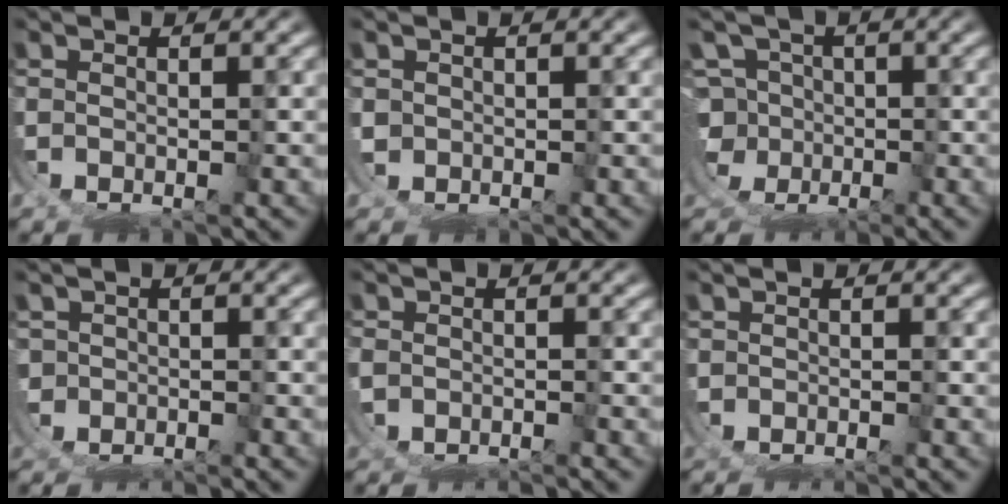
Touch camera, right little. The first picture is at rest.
{"total": 1.6, "force": [0.8, -0.4, -1.3], "torque": [0.011, -0.009, 0.020]}
{"total": 7.9, "force": [-0.1, 7.7, 1.7], "torque": [-0.057, -0.031, -0.004]}
{"total": 1.9, "force": [-1.4, 1.1, -0.8], "torque": [-0.014, -0.025, -0.011]}
{"total": 1.6, "force": [-1.4, 0.5, -0.5], "torque": [-0.011, -0.008, -0.018]}
{"total": 1.5, "force": [-1.5, 0.1, -0.2], "torque": [-0.002, -0.001, -0.021]}